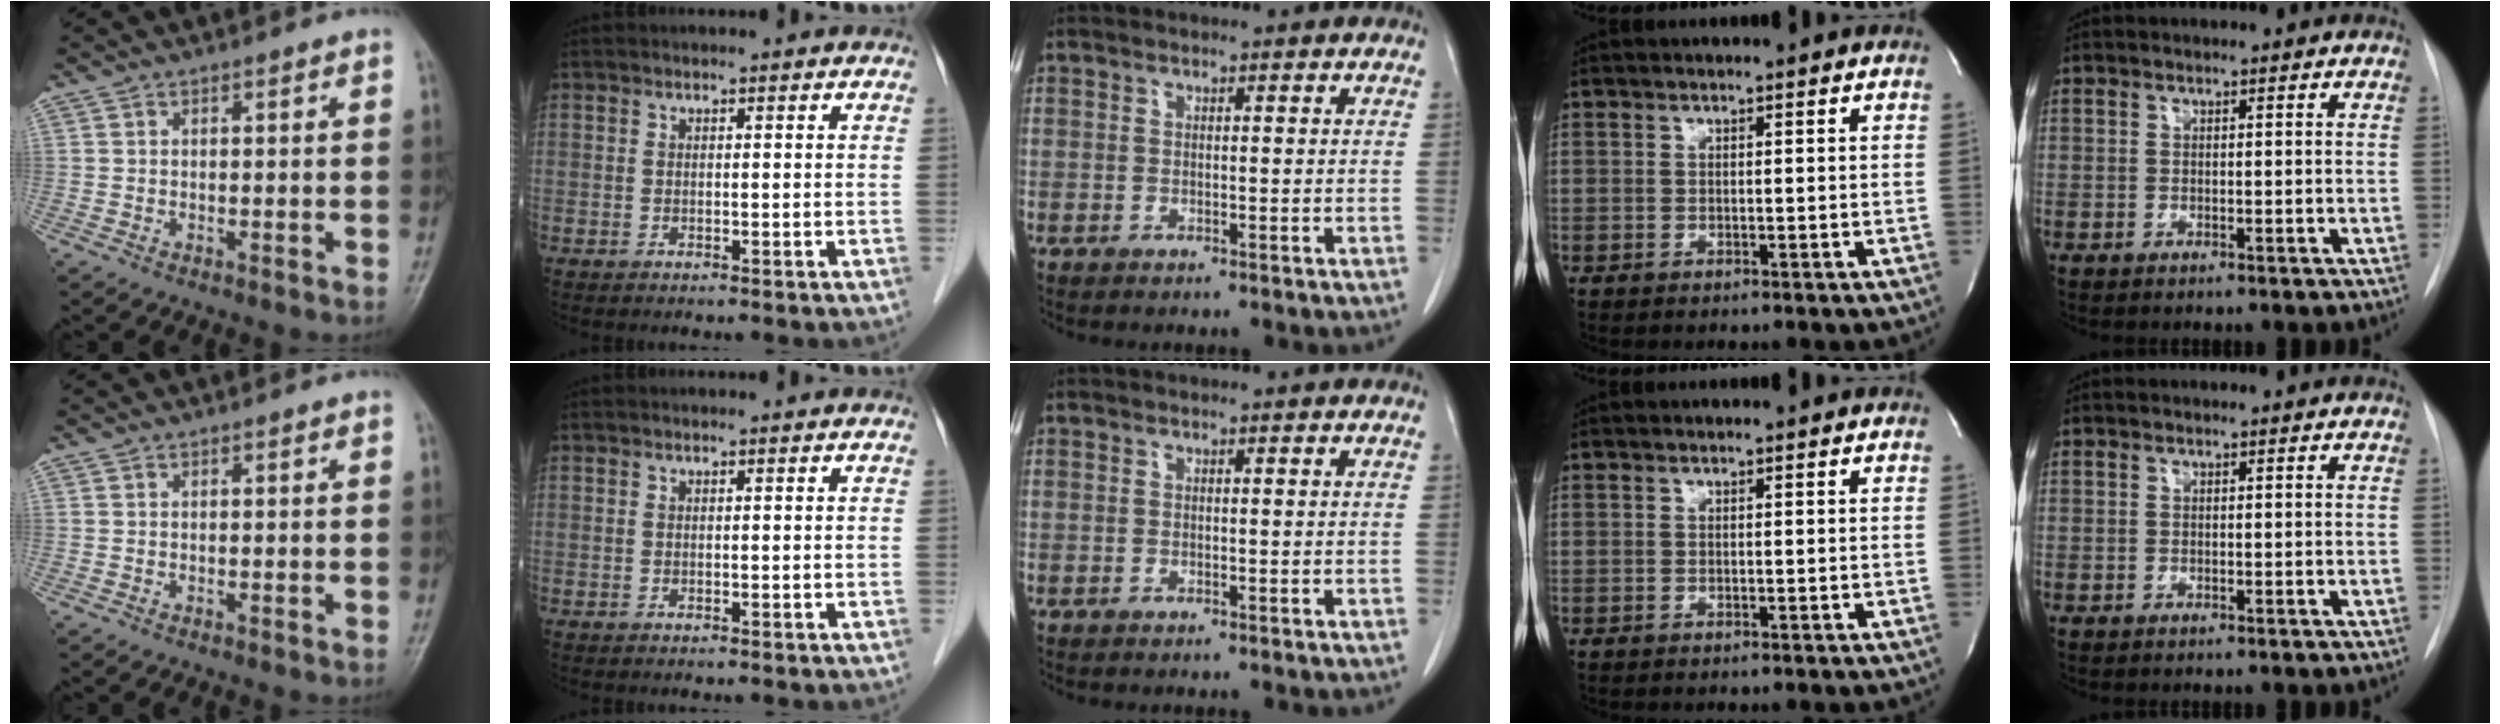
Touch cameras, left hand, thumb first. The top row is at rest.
{}